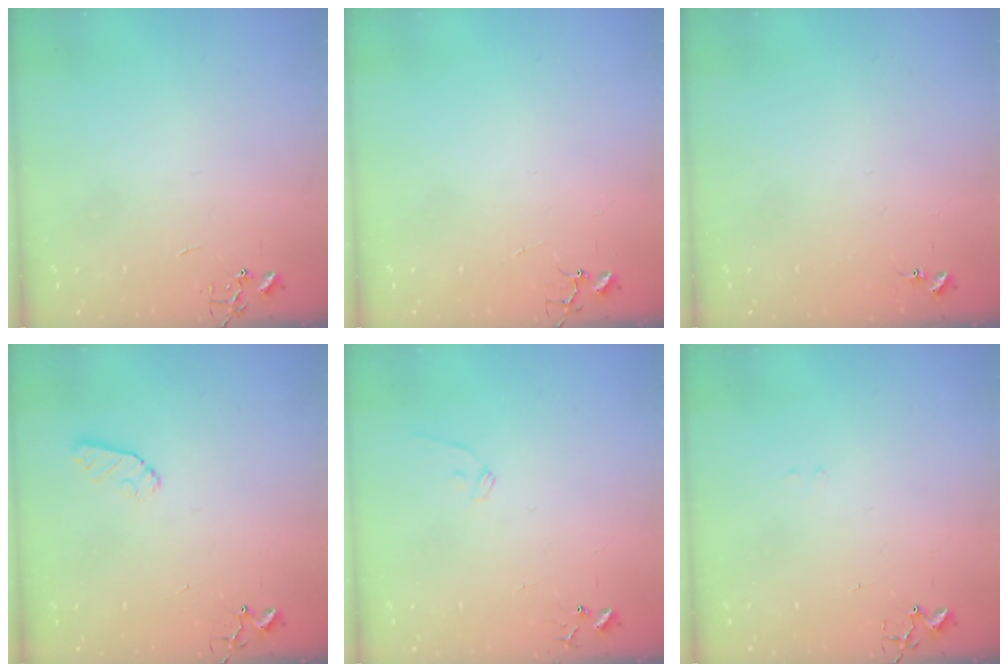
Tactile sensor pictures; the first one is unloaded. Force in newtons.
{"total": 3.7, "press": 3.7, "slide": 0.3}
{"total": 6.8, "press": 6.7, "slide": 0.5}
{"total": 7.2, "press": 7.1, "slide": 0.8}
{"total": 6.6, "press": 6.6, "slide": 0.6}
{"total": 6.8, "press": 6.8, "slide": 0.6}